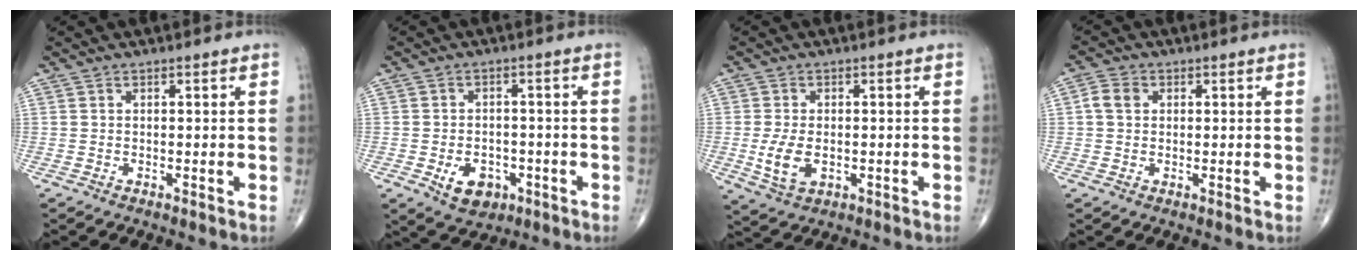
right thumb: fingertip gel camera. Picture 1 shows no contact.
{"total": 6.7, "force": [-2.5, 4.8, 3.9], "torque": [-0.038, 0.013, -0.031]}
{"total": 6.3, "force": [-0.9, 3.9, 4.9], "torque": [-0.093, -0.007, -0.011]}
{"total": 3.3, "force": [0.6, 2.7, 1.9], "torque": [-0.034, 0.009, 0.007]}